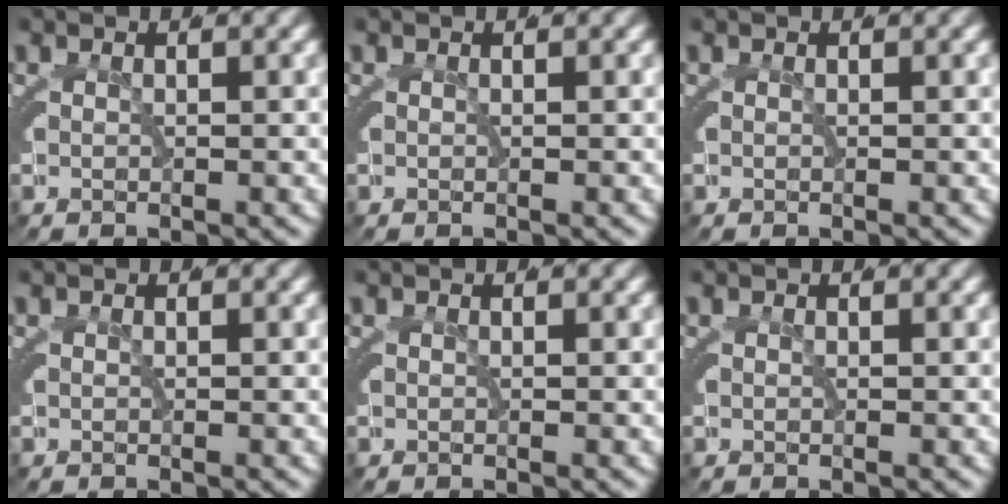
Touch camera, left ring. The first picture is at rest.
{"total": 0.0}
{"total": 0.0}
{"total": 0.0}
{"total": 0.0}
{"total": 0.0}